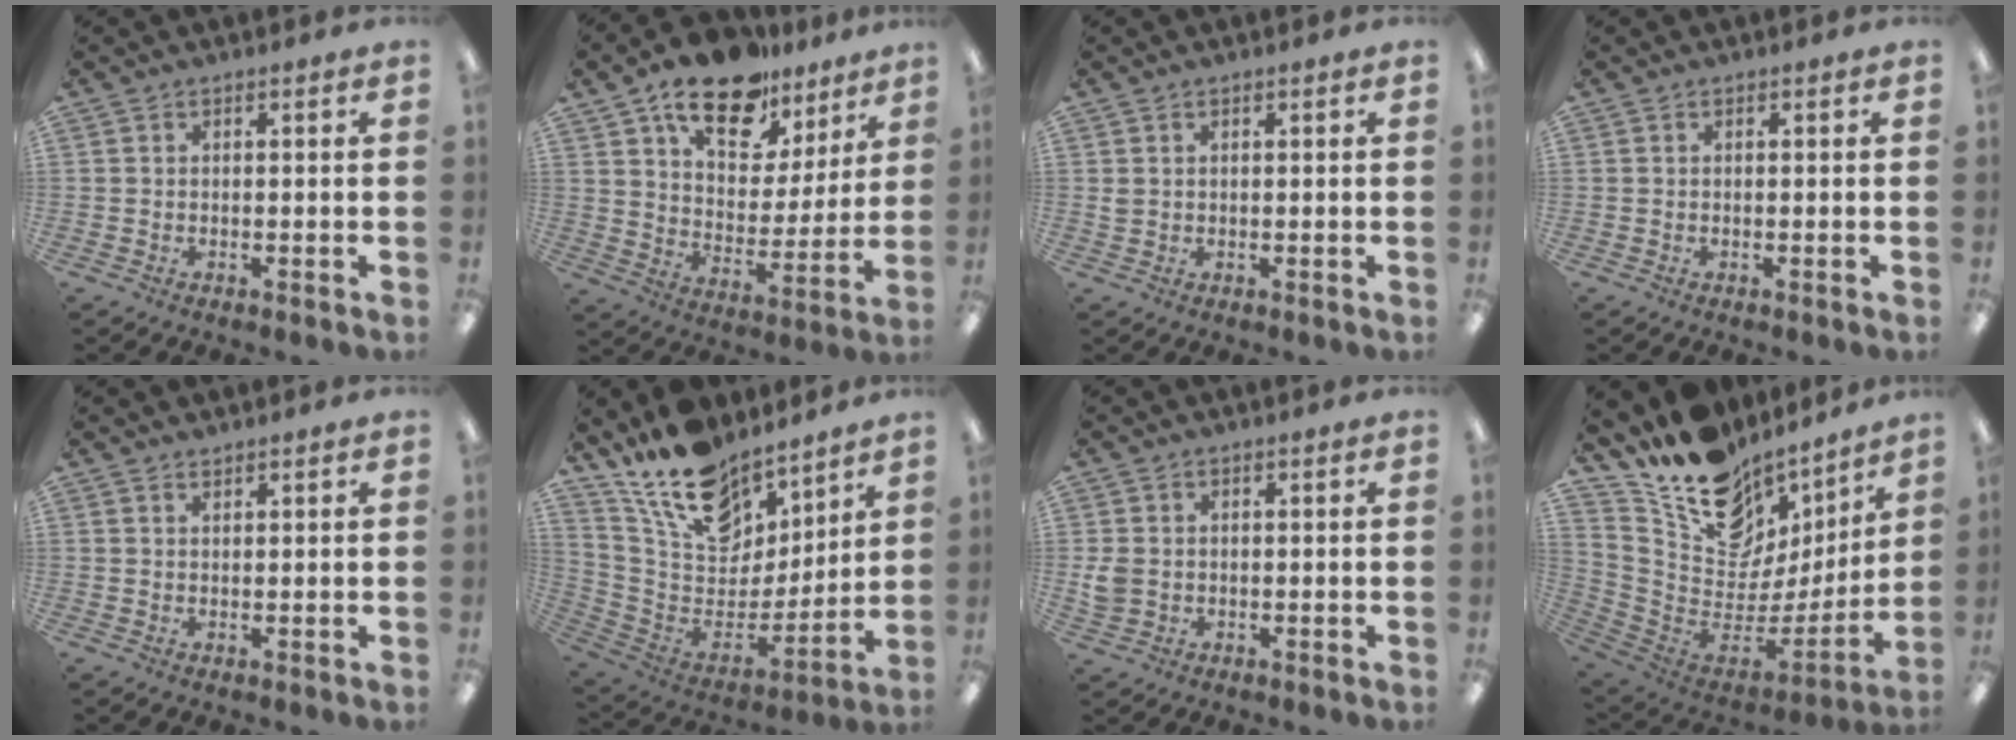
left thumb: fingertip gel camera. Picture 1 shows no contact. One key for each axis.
{"total": 18.3, "fx": 12.7, "fy": 9.4, "fz": 9.3, "tx": -0.144, "ty": -0.071, "tz": 0.220}
{"total": 1.3, "fx": 0.5, "fy": 1.0, "fz": 0.5, "tx": -0.013, "ty": 0.003, "tz": 0.010}
{"total": 0.0}
{"total": 1.1, "fx": 1.0, "fy": 0.2, "fz": 0.1, "tx": -0.002, "ty": -0.001, "tz": 0.020}
{"total": 18.7, "fx": 14.0, "fy": 9.6, "fz": 7.7, "tx": -0.152, "ty": -0.094, "tz": 0.257}
{"total": 3.5, "fx": 0.1, "fy": 3.1, "fz": 1.7, "tx": -0.023, "ty": 0.003, "tz": 0.004}
{"total": 16.3, "fx": 10.8, "fy": 10.3, "fz": 6.6, "tx": -0.113, "ty": -0.098, "tz": 0.200}